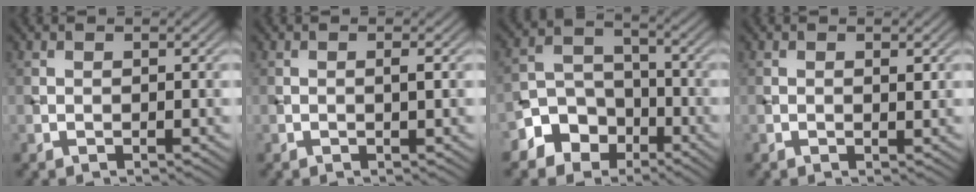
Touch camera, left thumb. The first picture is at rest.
{"total": 0.8, "force": [0.0, -0.1, 0.8], "torque": [-0.016, 0.001, -0.002]}
{"total": 7.3, "force": [-4.4, 5.3, 2.4], "torque": [-0.048, -0.004, -0.097]}
{"total": 0.7, "force": [0.2, 0.2, 0.6], "torque": [-0.010, -0.006, 0.001]}